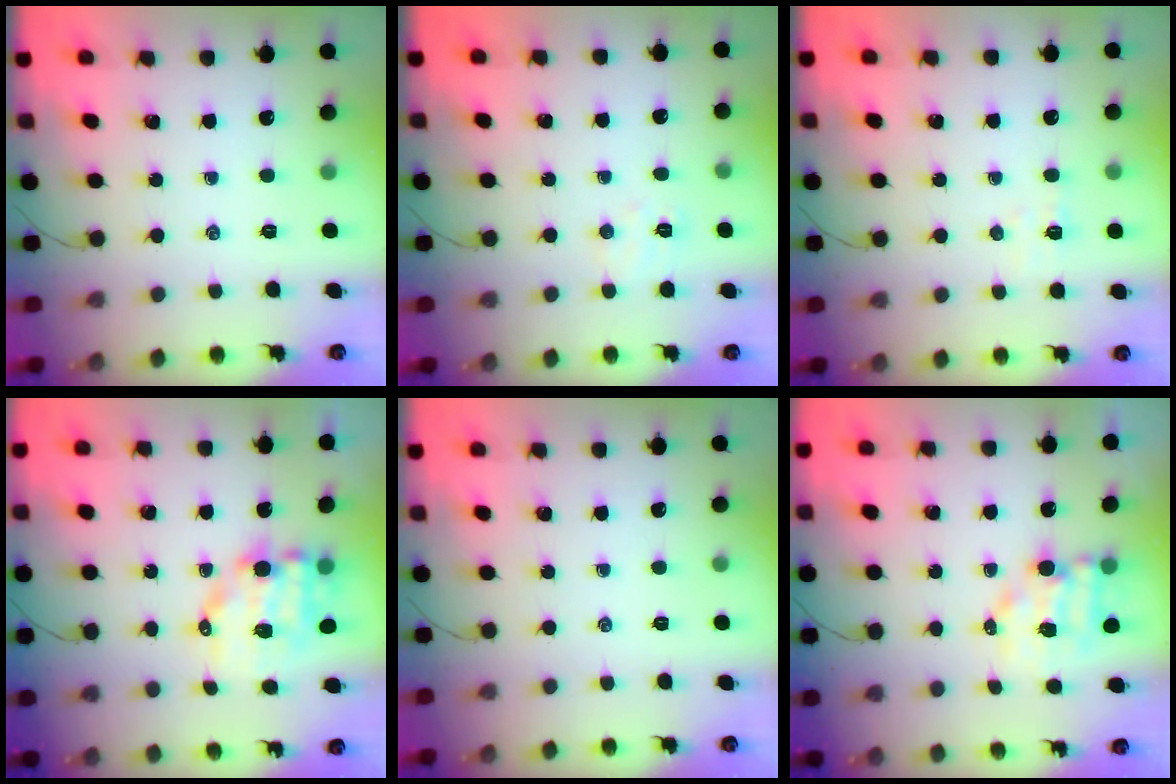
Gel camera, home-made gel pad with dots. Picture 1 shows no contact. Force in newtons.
{"total": 4.8, "press": 4.8, "slide": 0.8}
{"total": 4.2, "press": 4.0, "slide": 1.0}
{"total": 9.9, "press": 9.6, "slide": 2.3}
{"total": 0.0}
{"total": 7.3, "press": 7.2, "slide": 0.8}